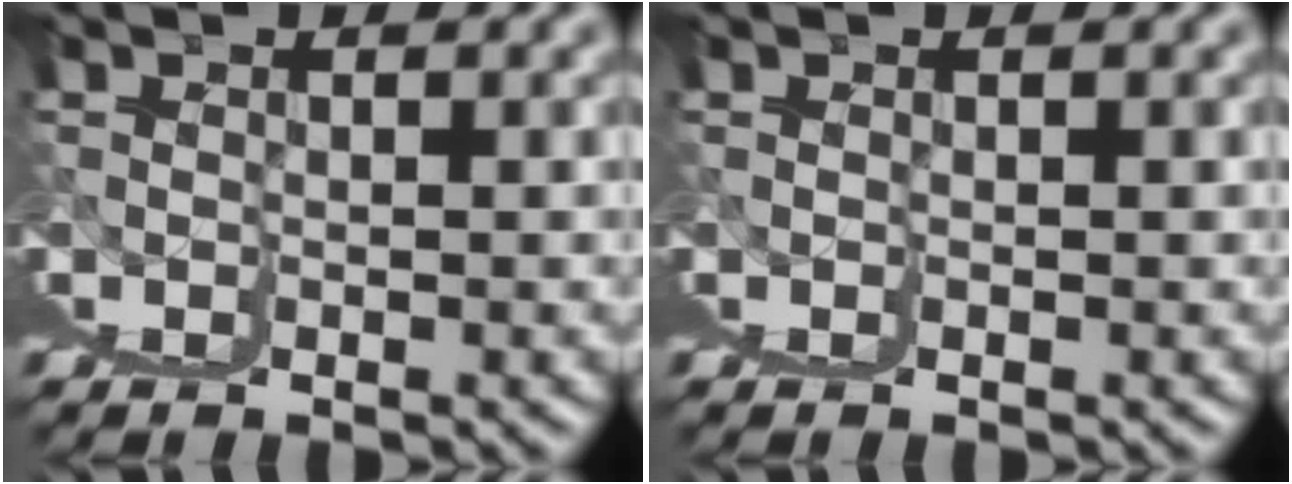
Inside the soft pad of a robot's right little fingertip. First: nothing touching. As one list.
[{"total": 0.0}]